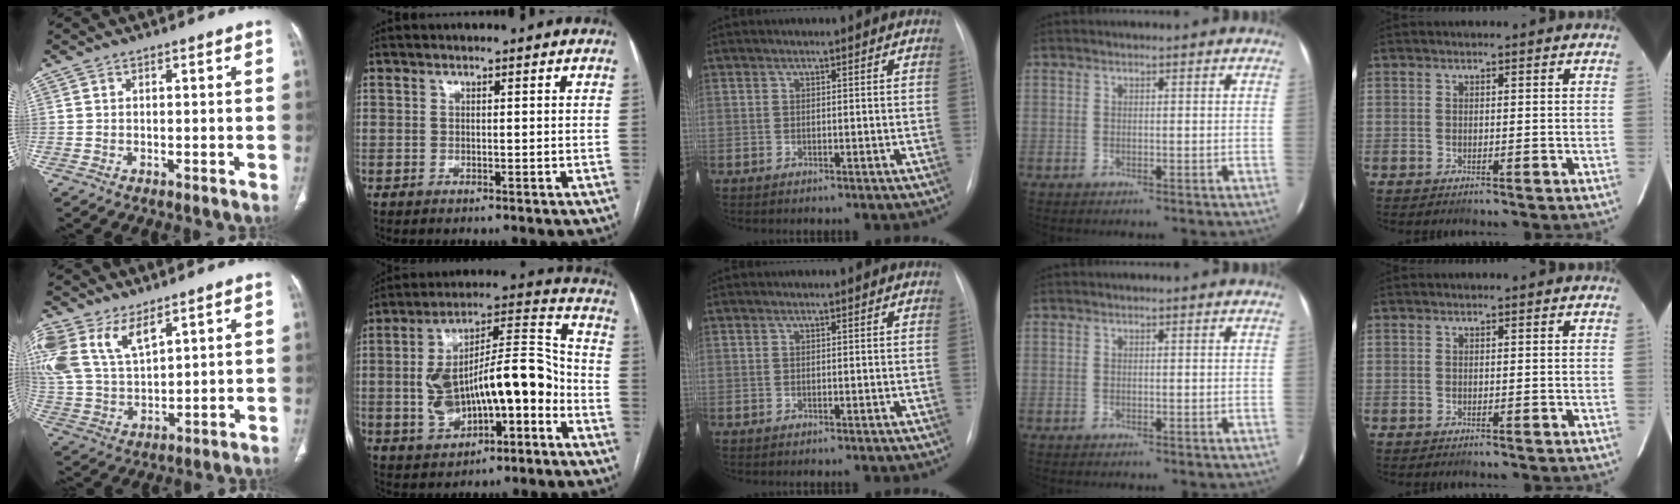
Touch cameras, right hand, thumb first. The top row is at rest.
{"thumb": {"total": 14.1, "force": [8.0, 7.3, 9.1], "torque": [-0.193, -0.015, 0.171]}, "index": {"total": 16.9, "force": [-3.9, 6.4, 15.2], "torque": [-0.266, 0.033, -0.055]}}